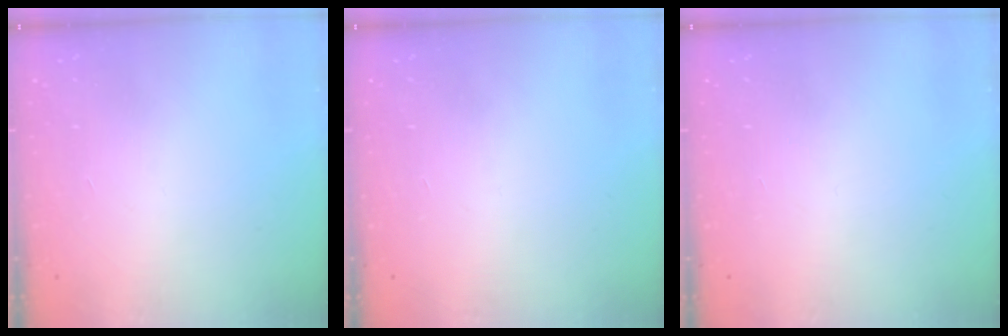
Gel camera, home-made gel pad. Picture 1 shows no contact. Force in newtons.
{"total": 0.0}
{"total": 0.0}